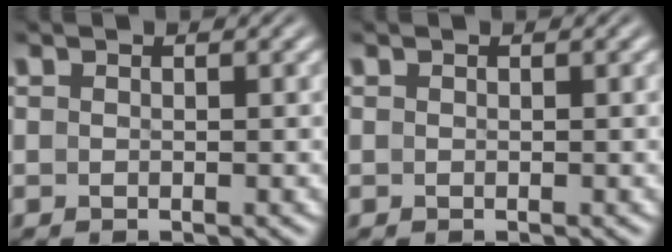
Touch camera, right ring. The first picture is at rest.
{"total": 0.0}